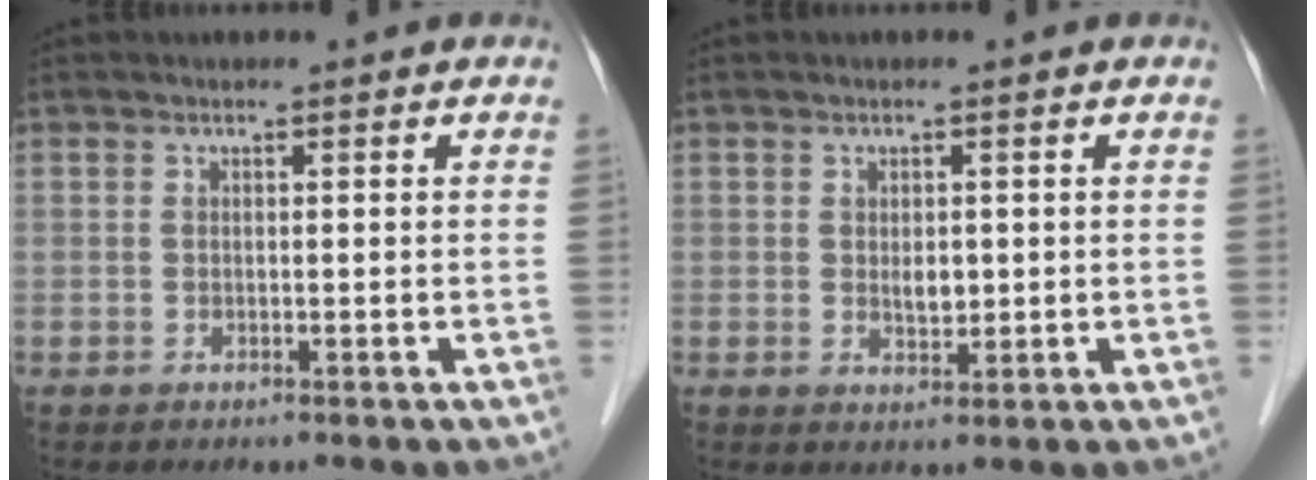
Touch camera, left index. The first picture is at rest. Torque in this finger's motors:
{"motor_torque": [0.13, 0.05, 0.06, 0.02]}